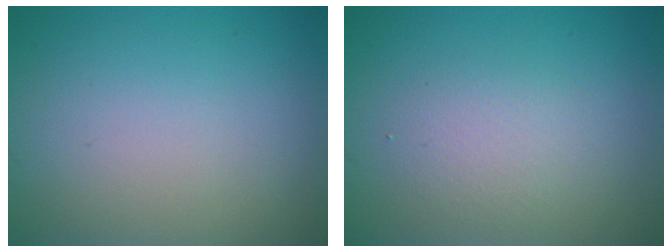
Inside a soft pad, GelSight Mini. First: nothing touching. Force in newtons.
{"total": 2.1, "press": 2.1, "slide": 0.1}